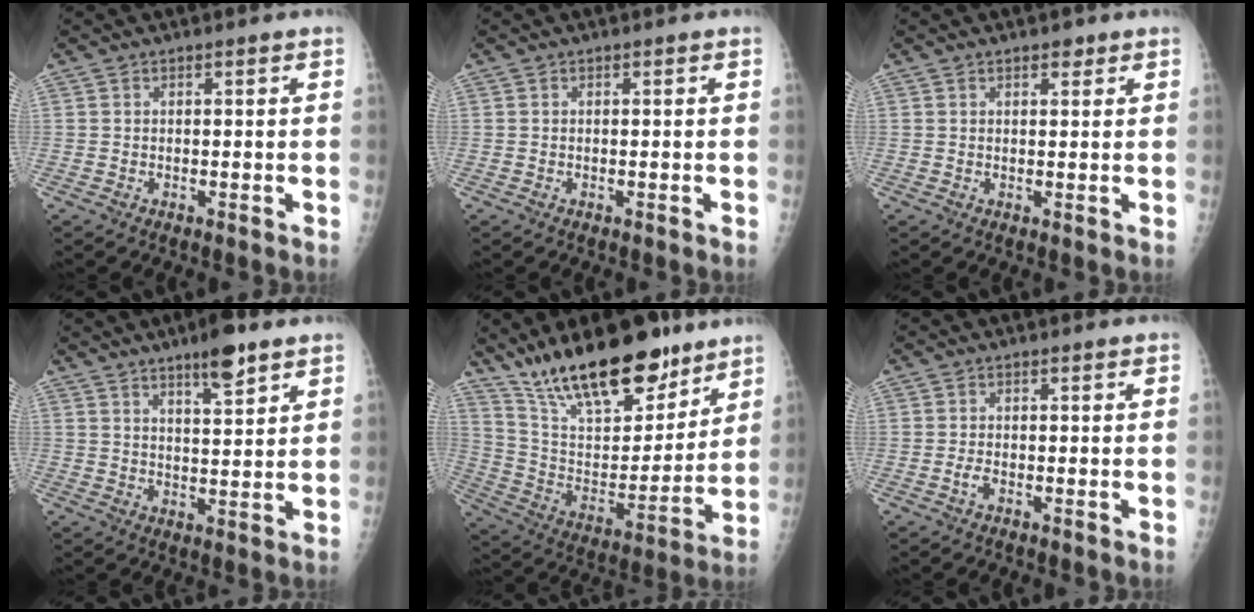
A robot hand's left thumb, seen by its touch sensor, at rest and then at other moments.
{"total": 0.0}
{"total": 1.8, "force": [1.3, 0.9, 0.9], "torque": [-0.005, -0.006, 0.015]}
{"total": 7.5, "force": [5.0, 1.6, 5.3], "torque": [-0.077, -0.029, 0.081]}
{"total": 24.1, "force": [17.6, 8.9, 13.9], "torque": [-0.191, -0.079, 0.302]}
{"total": 1.3, "force": [-0.6, 0.5, 1.0], "torque": [-0.024, 0.000, -0.012]}